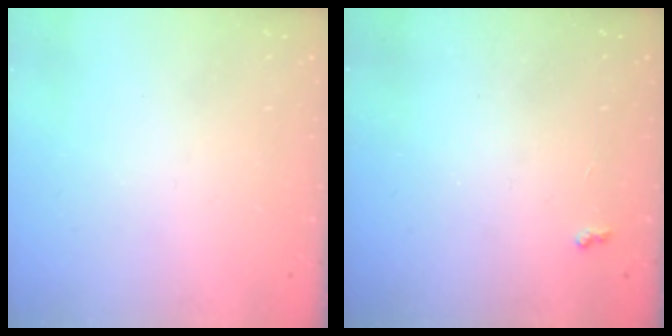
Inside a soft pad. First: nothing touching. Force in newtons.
{"total": 4.2, "press": 4.1, "slide": 0.5}